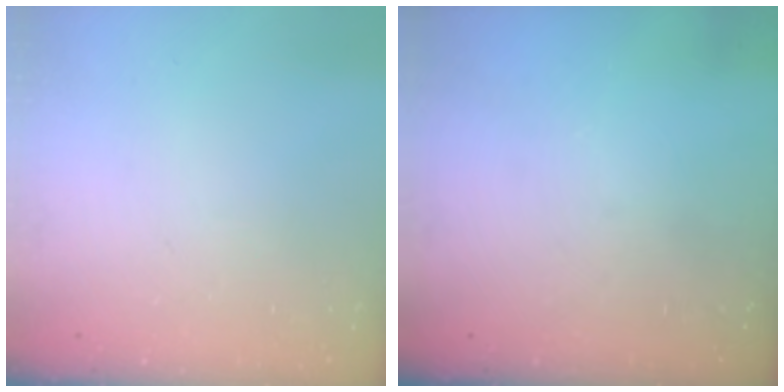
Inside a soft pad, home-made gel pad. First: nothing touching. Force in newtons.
{"total": 0.0}